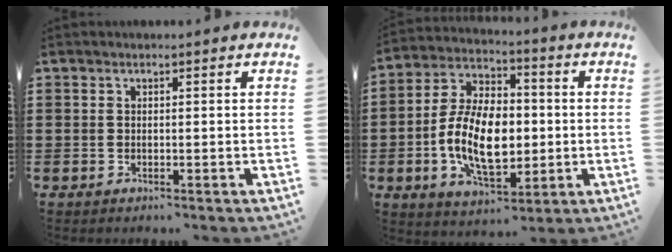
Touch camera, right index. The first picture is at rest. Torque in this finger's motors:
{"motor_torque": [2.14, 0.00, 1.05, 0.21]}